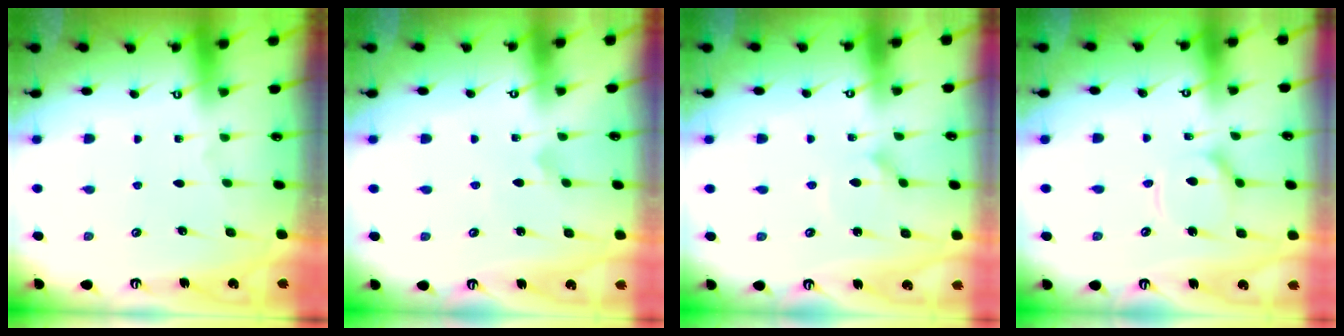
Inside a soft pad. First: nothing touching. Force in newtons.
{"total": 1.8, "press": 1.8, "slide": 0.1}
{"total": 1.8, "press": 1.8, "slide": 0.0}
{"total": 9.9, "press": 9.8, "slide": 1.1}